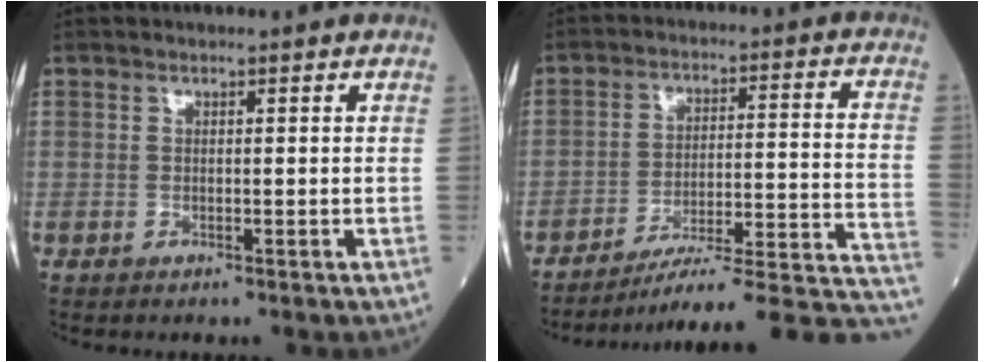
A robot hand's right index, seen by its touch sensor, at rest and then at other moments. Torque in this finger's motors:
{"motor_torque": [0.07, -0.06, 0.11, 0.04]}